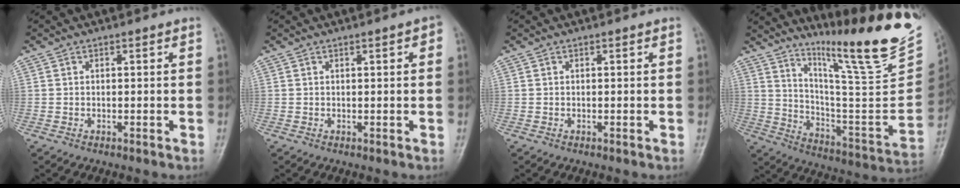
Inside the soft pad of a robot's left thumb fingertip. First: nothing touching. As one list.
[{"total": 1.7, "force": [0.5, 0.5, 1.5], "torque": [-0.018, 0.002, 0.005]}, {"total": 0.0}, {"total": 23.1, "force": [18.0, 1.8, 14.3], "torque": [-0.197, -0.134, 0.283]}]